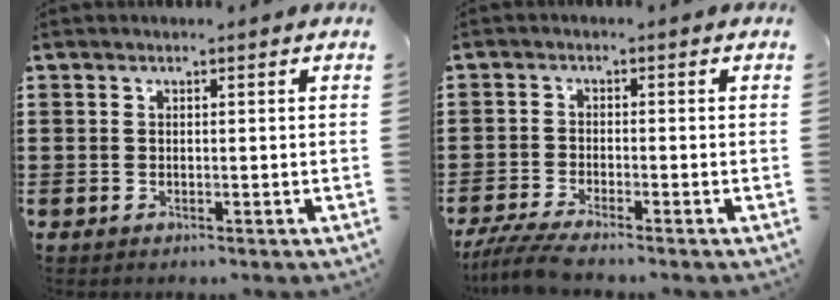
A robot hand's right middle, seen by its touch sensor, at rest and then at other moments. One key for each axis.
{"total": 3.9, "fx": -3.4, "fy": 0.0, "fz": 2.0, "tx": -0.061, "ty": -0.019, "tz": -0.072}